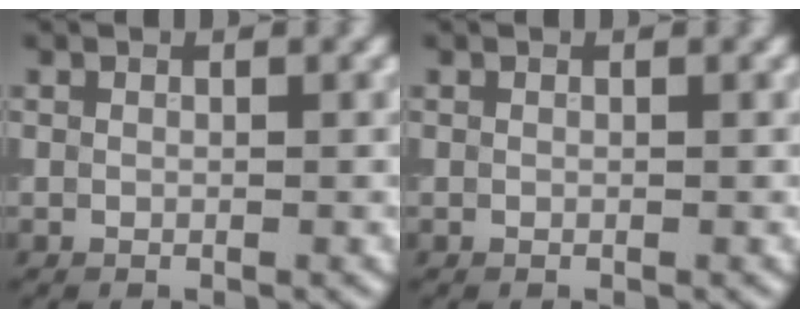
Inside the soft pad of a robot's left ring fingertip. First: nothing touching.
{"total": 0.0}